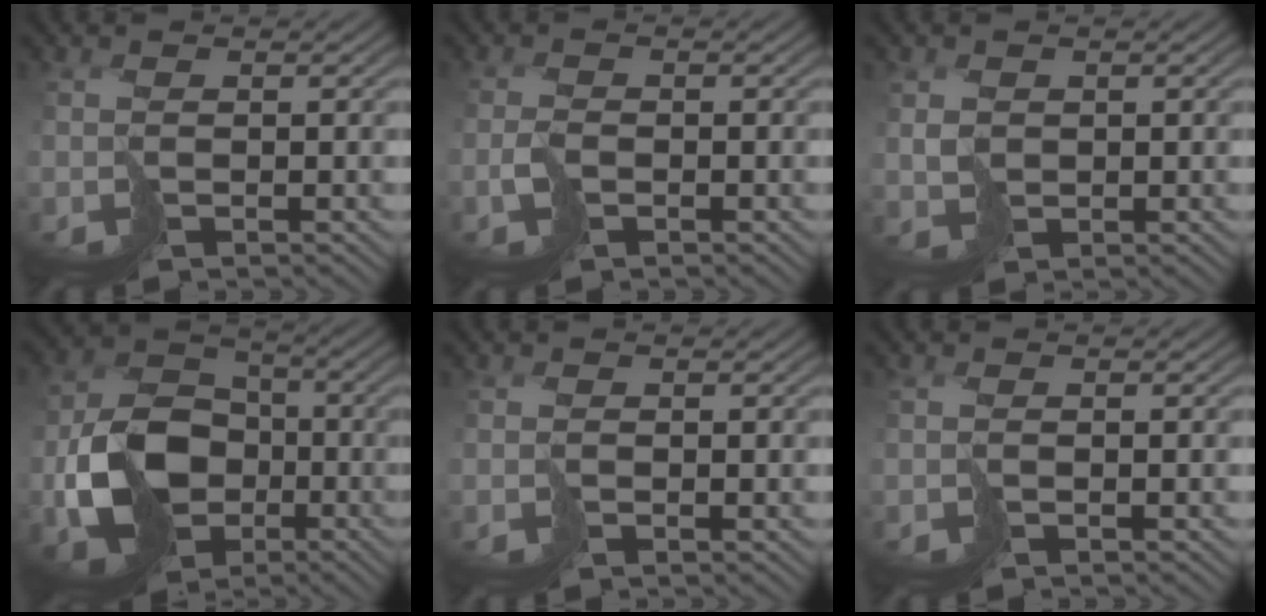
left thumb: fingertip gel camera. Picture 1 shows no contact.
{"total": 1.5, "force": [-0.8, 0.9, 0.9], "torque": [-0.021, -0.002, -0.014]}
{"total": 1.9, "force": [1.1, 1.5, 0.3], "torque": [-0.005, -0.002, 0.029]}
{"total": 11.7, "force": [-3.3, 9.1, 6.5], "torque": [-0.129, -0.019, -0.066]}
{"total": 0.8, "force": [-0.1, 0.2, 0.8], "torque": [-0.014, -0.002, 0.001]}
{"total": 1.0, "force": [-0.1, 0.2, 1.0], "torque": [-0.019, -0.001, -0.003]}